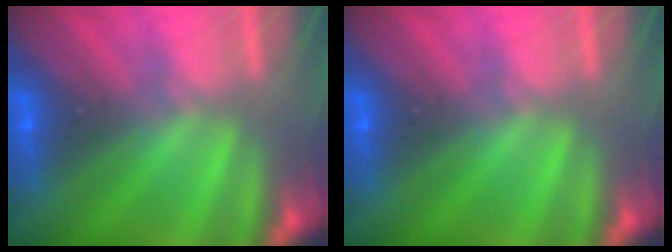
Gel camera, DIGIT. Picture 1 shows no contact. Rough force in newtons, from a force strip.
{"total": 0.0}